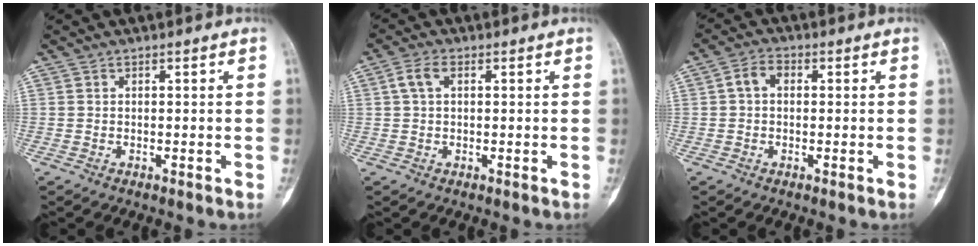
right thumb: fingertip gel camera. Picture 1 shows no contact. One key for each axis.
{"total": 3.1, "fx": 0.8, "fy": 1.7, "fz": 2.5, "tx": -0.055, "ty": 0.011, "tz": 0.015}
{"total": 3.4, "fx": 0.3, "fy": 2.4, "fz": 2.5, "tx": -0.040, "ty": 0.014, "tz": 0.000}